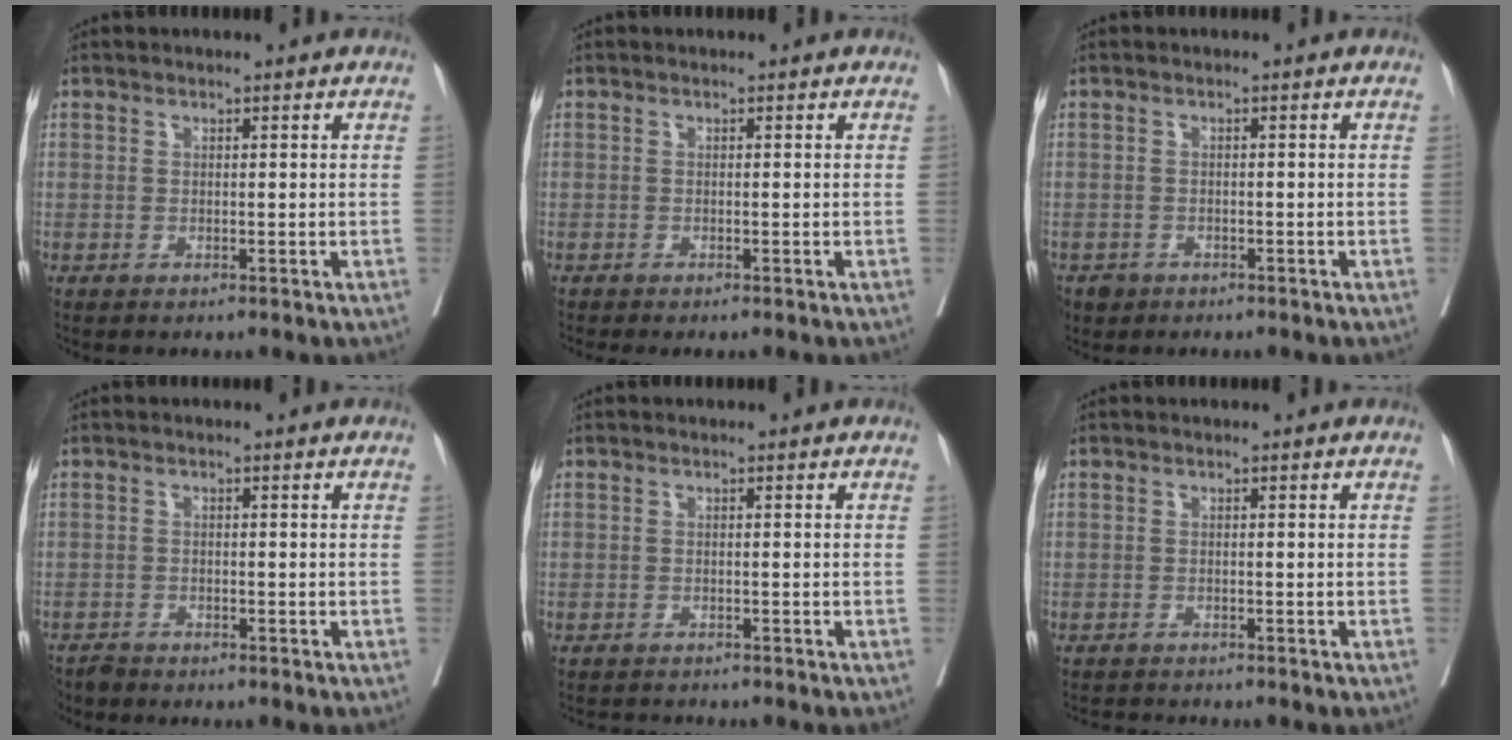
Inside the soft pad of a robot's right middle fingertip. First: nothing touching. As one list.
[{"total": 2.0, "force": [-1.8, 0.1, 0.9], "torque": [-0.009, -0.003, -0.026]}, {"total": 2.7, "force": [-1.8, 2.0, 0.2], "torque": [-0.004, 0.003, -0.031]}, {"total": 2.6, "force": [-2.5, 0.7, -0.3], "torque": [0.008, -0.007, -0.046]}, {"total": 2.5, "force": [-2.5, 0.2, 0.1], "torque": [0.001, -0.010, -0.040]}, {"total": 2.7, "force": [-2.7, -0.1, 0.2], "torque": [-0.001, -0.012, -0.044]}]